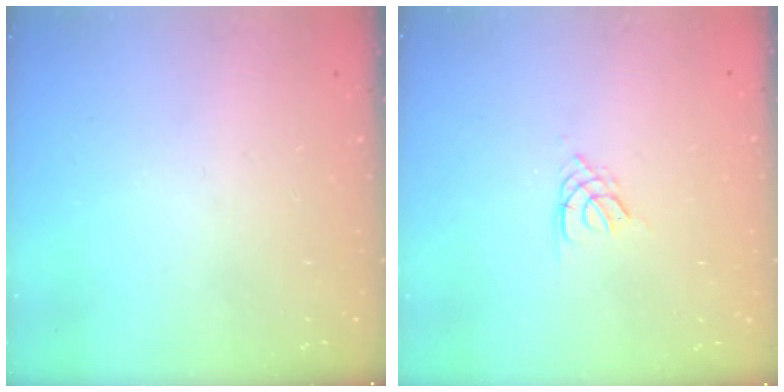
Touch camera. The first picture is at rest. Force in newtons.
{"total": 1.8, "press": 1.8, "slide": 0.4}